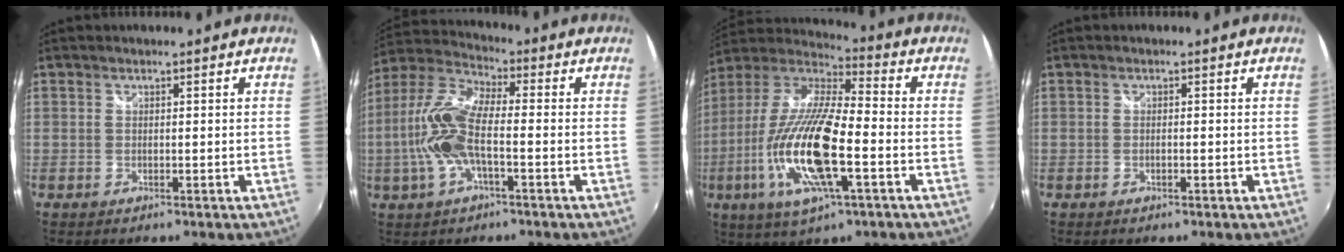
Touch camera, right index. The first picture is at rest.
{"total": 12.6, "force": [-2.5, 4.0, 11.7], "torque": [-0.253, 0.005, -0.053]}
{"total": 20.9, "force": [-6.2, 5.5, 19.2], "torque": [-0.388, -0.025, -0.125]}
{"total": 0.7, "force": [-0.5, 0.2, 0.5], "torque": [-0.011, 0.001, -0.009]}